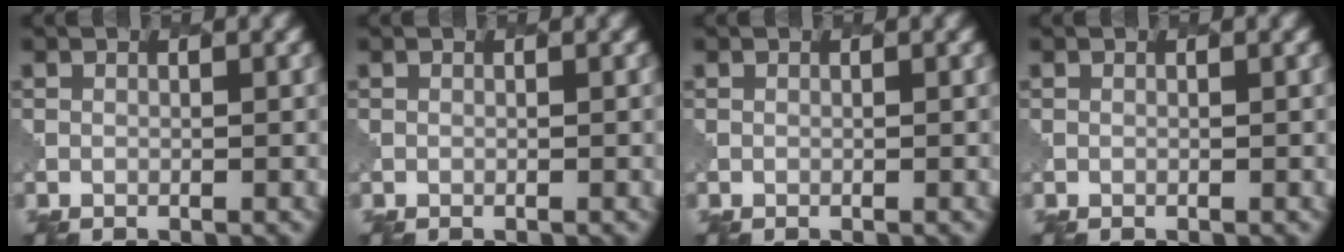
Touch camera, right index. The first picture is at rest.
{"total": 0.0}
{"total": 0.0}
{"total": 0.0}